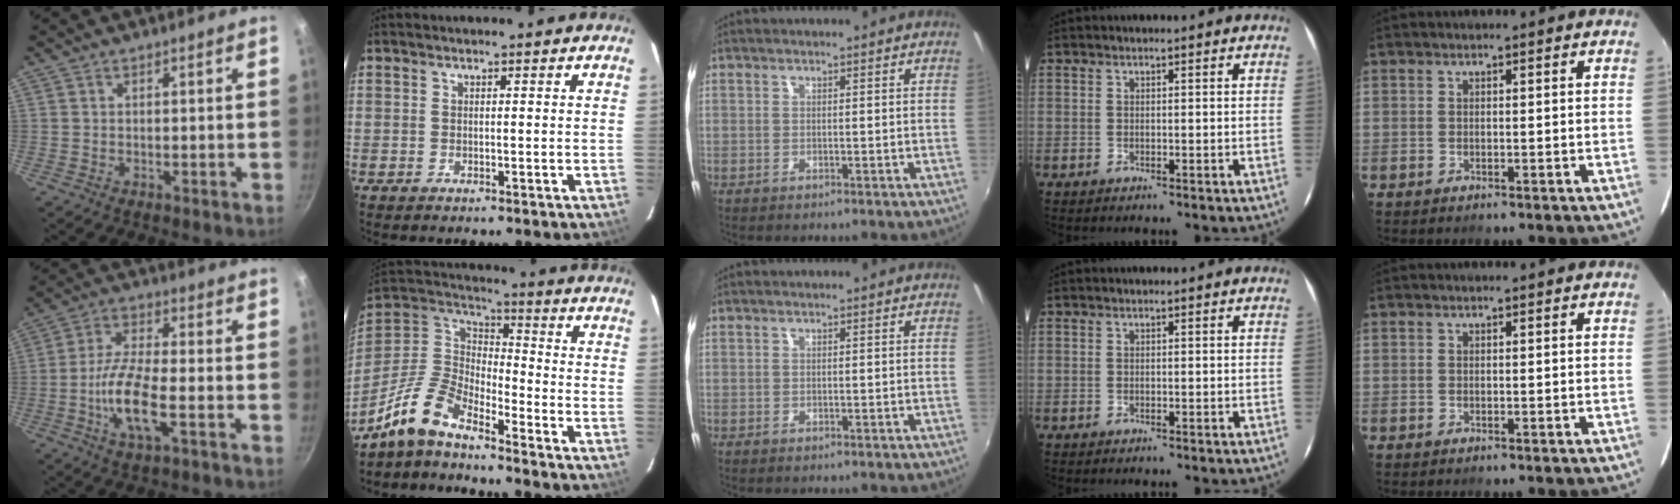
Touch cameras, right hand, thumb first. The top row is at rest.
{"thumb": {"total": 10.7, "force": [-3.3, 3.3, 9.6], "torque": [-0.191, 0.019, -0.071]}, "index": {"total": 11.1, "force": [-8.9, 3.5, 5.7], "torque": [-0.131, 0.016, -0.188]}}